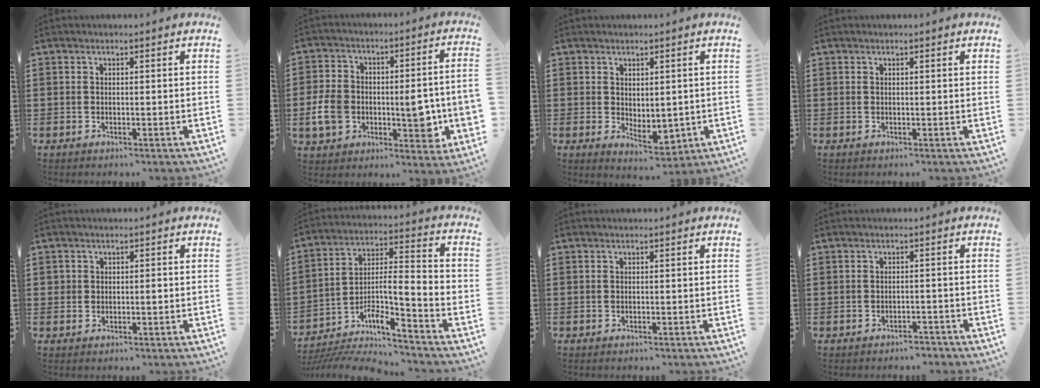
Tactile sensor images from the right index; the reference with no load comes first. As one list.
[{"total": 9.6, "force": [-2.0, 5.8, 7.4], "torque": [-0.132, 0.006, -0.035]}, {"total": 2.5, "force": [0.9, 1.9, 1.4], "torque": [-0.024, 0.003, 0.017]}, {"total": 0.0}, {"total": 1.1, "force": [0.1, 0.9, 0.7], "torque": [-0.016, 0.004, 0.002]}, {"total": 7.0, "force": [-5.3, 0.5, 4.6], "torque": [-0.091, -0.027, -0.109]}, {"total": 0.0}, {"total": 1.9, "force": [-1.8, 0.4, -0.1], "torque": [-0.005, 0.003, -0.041]}]